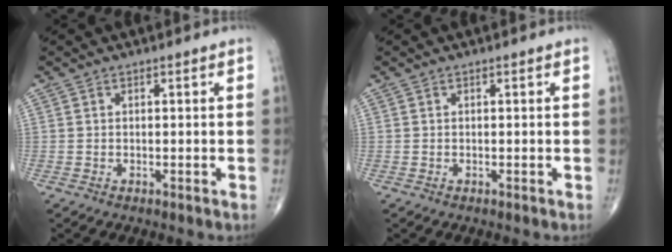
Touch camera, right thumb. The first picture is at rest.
{"total": 0.0}